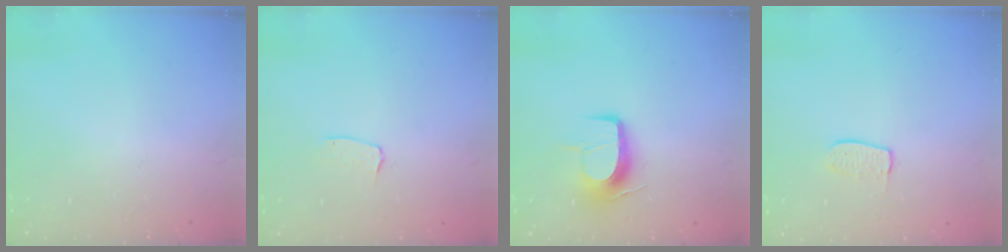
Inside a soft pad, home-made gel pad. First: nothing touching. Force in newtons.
{"total": 3.6, "press": 3.6, "slide": 0.3}
{"total": 11.1, "press": 11.1, "slide": 0.5}
{"total": 6.6, "press": 6.5, "slide": 0.4}